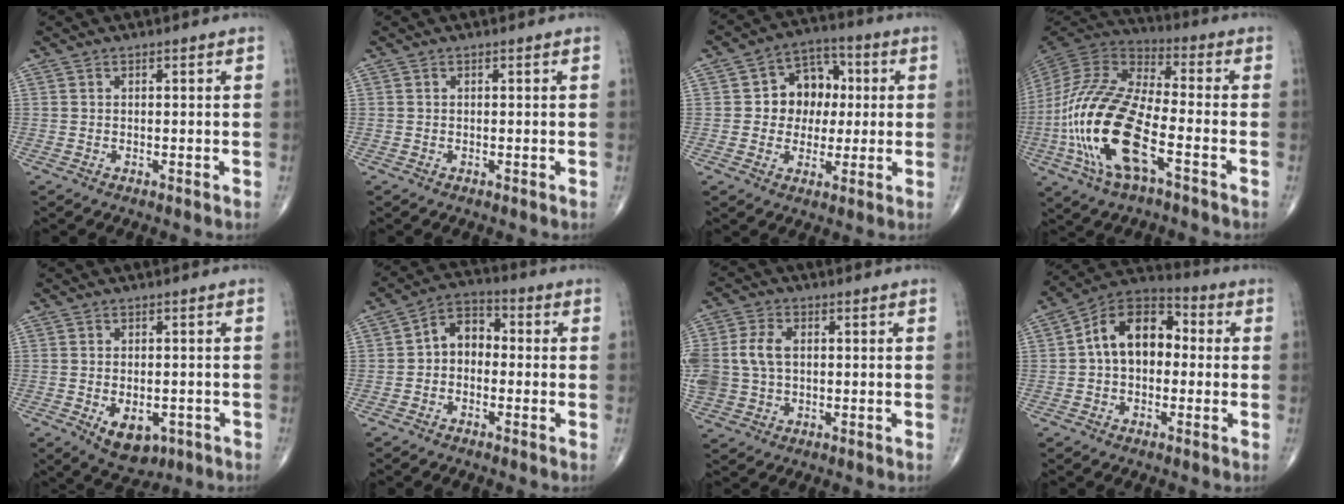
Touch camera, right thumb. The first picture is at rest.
{"total": 0.0}
{"total": 10.7, "force": [0.9, 8.7, 6.1], "torque": [-0.034, 0.020, 0.006]}
{"total": 22.5, "force": [-7.2, 8.7, 19.5], "torque": [-0.434, 0.019, -0.134]}
{"total": 7.3, "force": [-2.6, 4.6, 5.0], "torque": [-0.058, 0.003, -0.026]}
{"total": 6.7, "force": [-0.6, 5.0, 4.5], "torque": [-0.049, 0.027, -0.028]}
{"total": 9.8, "force": [0.7, 7.1, 6.7], "torque": [-0.150, 0.010, 0.019]}
{"total": 13.2, "force": [0.7, 8.9, 9.7], "torque": [-0.130, 0.038, -0.006]}